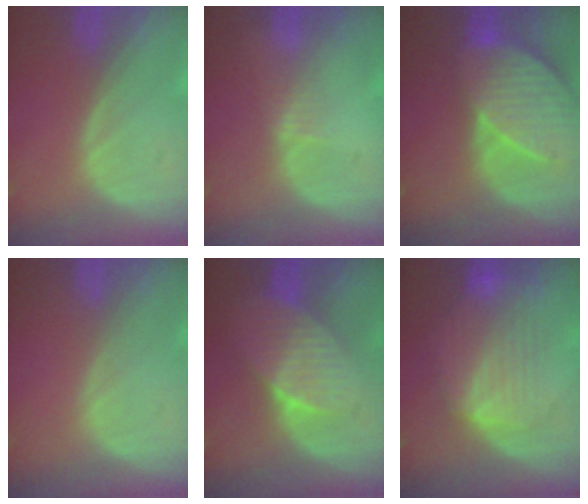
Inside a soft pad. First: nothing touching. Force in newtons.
{"total": 1.4, "press": 1.1, "slide": 0.8}
{"total": 10.2, "press": 9.0, "slide": 4.8}
{"total": 0.0}
{"total": 7.4, "press": 6.7, "slide": 3.2}
{"total": 7.9, "press": 7.5, "slide": 2.3}